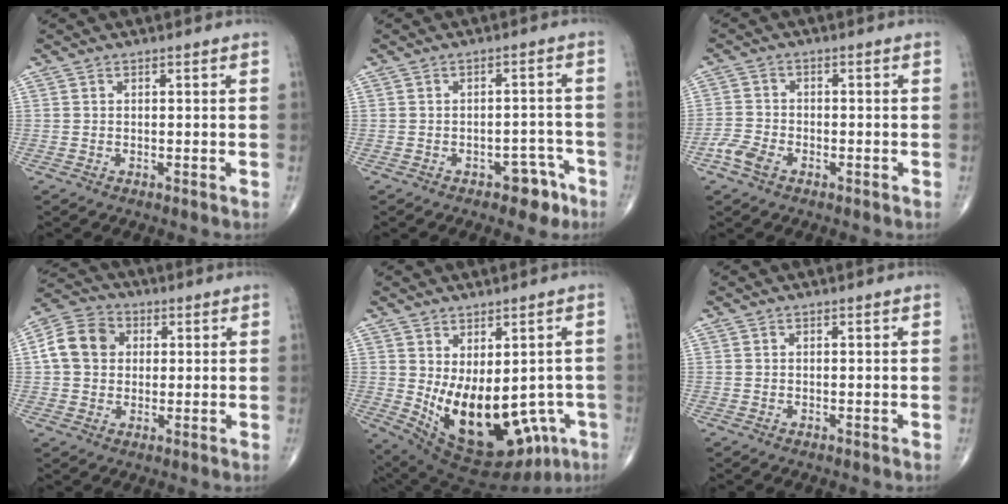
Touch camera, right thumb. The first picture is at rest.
{"total": 5.1, "force": [-3.2, 2.9, 2.7], "torque": [-0.012, 0.034, -0.037]}
{"total": 4.1, "force": [-2.3, 2.5, 2.3], "torque": [-0.052, 0.011, -0.047]}
{"total": 9.5, "force": [1.6, 7.8, 5.2], "torque": [-0.081, 0.016, 0.018]}
{"total": 20.0, "force": [-4.7, 10.9, 16.1], "torque": [-0.232, -0.014, -0.035]}
{"total": 0.0}